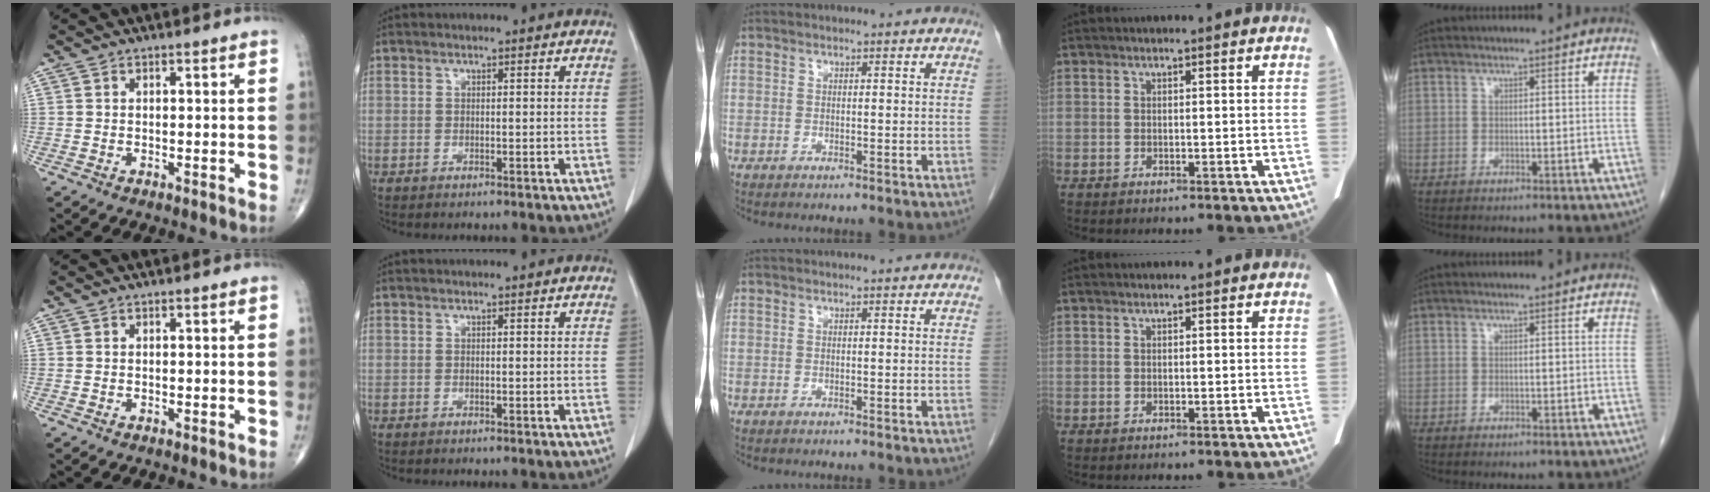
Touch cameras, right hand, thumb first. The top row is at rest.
{}